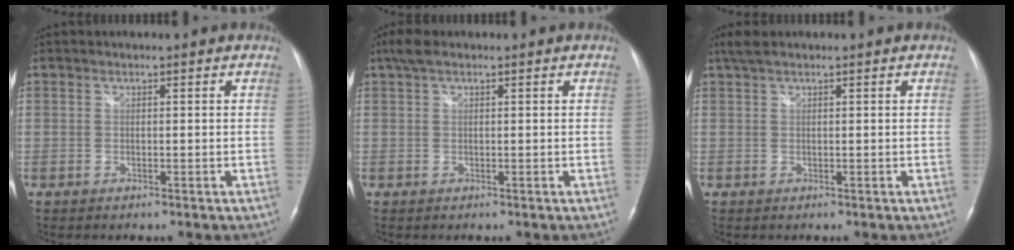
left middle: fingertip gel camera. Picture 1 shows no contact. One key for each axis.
{"total": 2.9, "fx": 1.9, "fy": 0.9, "fz": 2.0, "tx": -0.045, "ty": 0.025, "tz": 0.038}
{"total": 2.3, "fx": 1.7, "fy": 0.4, "fz": 1.5, "tx": -0.036, "ty": 0.020, "tz": 0.036}